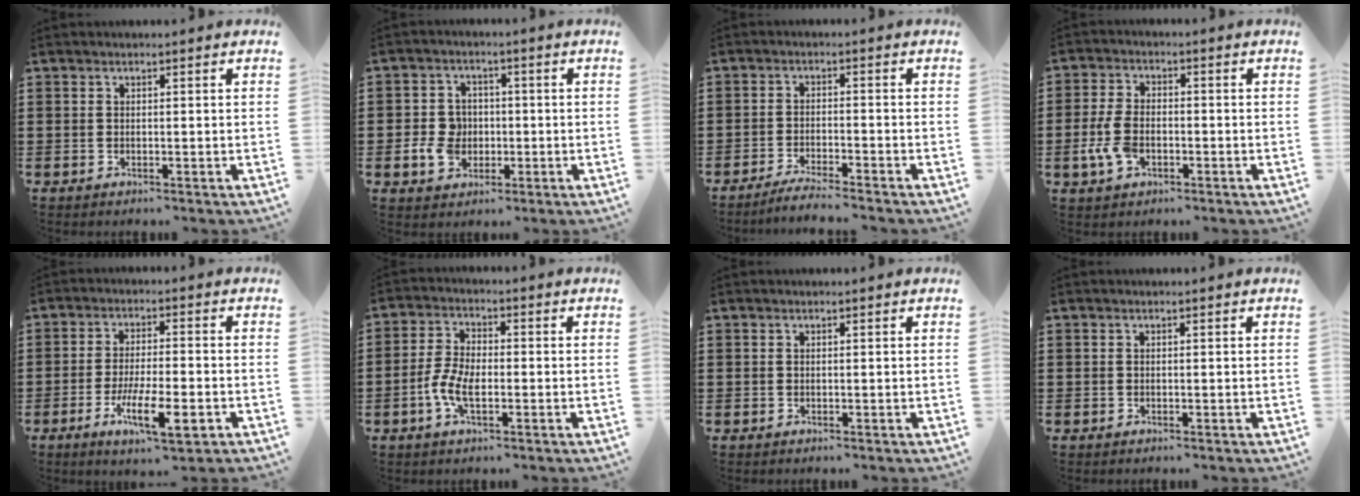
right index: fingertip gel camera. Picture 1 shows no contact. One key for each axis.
{"total": 5.6, "fx": -1.1, "fy": 4.7, "fz": 2.9, "tx": -0.069, "ty": 0.010, "tz": -0.023}
{"total": 3.3, "fx": -3.2, "fy": -0.4, "fz": 0.7, "tx": -0.014, "ty": -0.004, "tz": -0.064}
{"total": 5.6, "fx": -1.7, "fy": 3.4, "fz": 4.2, "tx": -0.108, "ty": -0.003, "tz": -0.038}
{"total": 9.4, "fx": -4.2, "fy": 2.5, "fz": 8.1, "tx": -0.152, "ty": -0.004, "tz": -0.074}
{"total": 5.7, "fx": -1.9, "fy": 2.6, "fz": 4.7, "tx": -0.114, "ty": -0.002, "tz": -0.044}
{"total": 0.0}
{"total": 0.0}